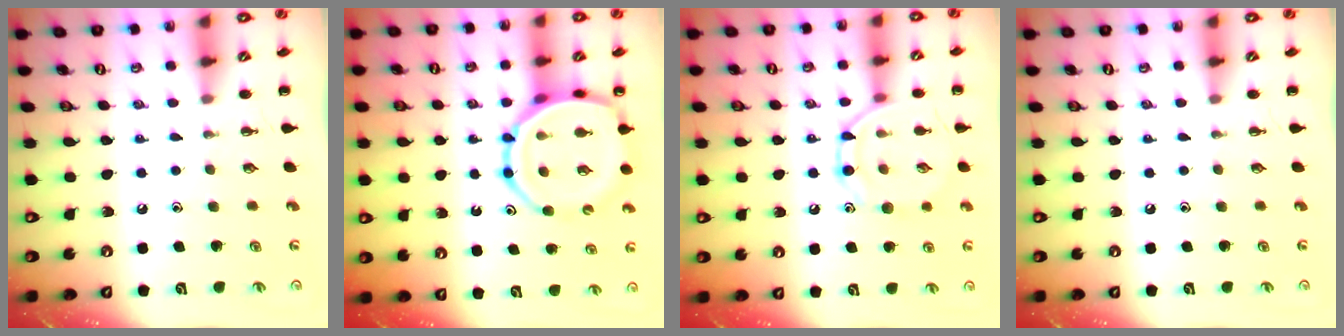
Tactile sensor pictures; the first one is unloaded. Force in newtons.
{"total": 14.3, "press": 14.0, "slide": 2.5}
{"total": 11.7, "press": 11.7, "slide": 0.7}
{"total": 0.0}